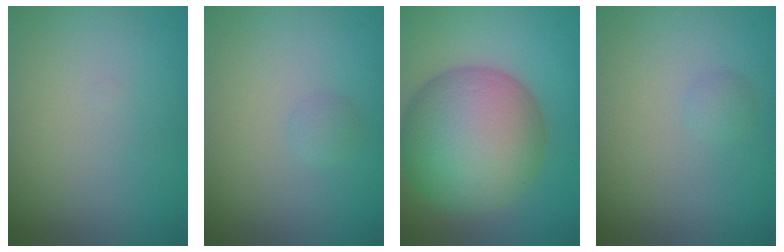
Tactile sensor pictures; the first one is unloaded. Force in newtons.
{"total": 0.8, "press": 0.8, "slide": 0.1}
{"total": 13.3, "press": 13.3, "slide": 0.5}
{"total": 0.9, "press": 0.8, "slide": 0.0}